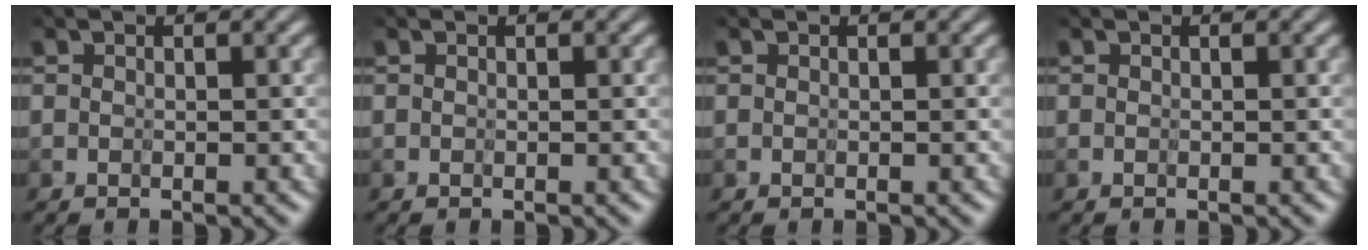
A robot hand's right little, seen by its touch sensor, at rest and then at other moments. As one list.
[{"total": 0.0}, {"total": 0.0}, {"total": 0.0}]